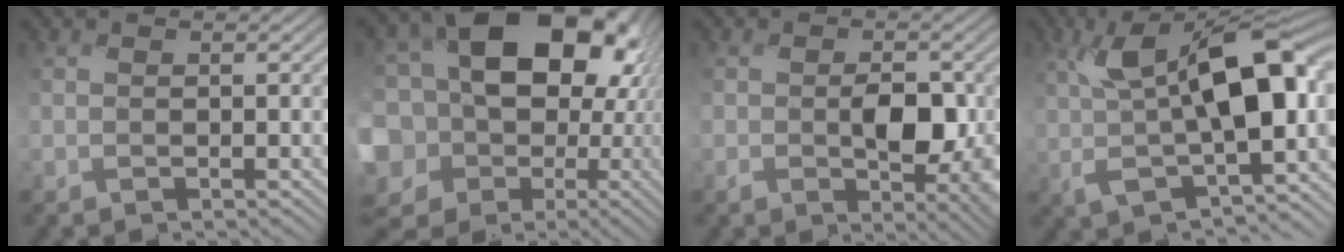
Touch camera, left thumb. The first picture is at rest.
{"total": 20.6, "force": [-0.8, 16.7, 12.0], "torque": [-0.246, 0.014, -0.034]}
{"total": 5.7, "force": [-0.7, 3.2, 4.6], "torque": [-0.077, -0.014, -0.008]}
{"total": 13.5, "force": [1.1, 6.4, 11.8], "torque": [-0.205, -0.002, 0.020]}